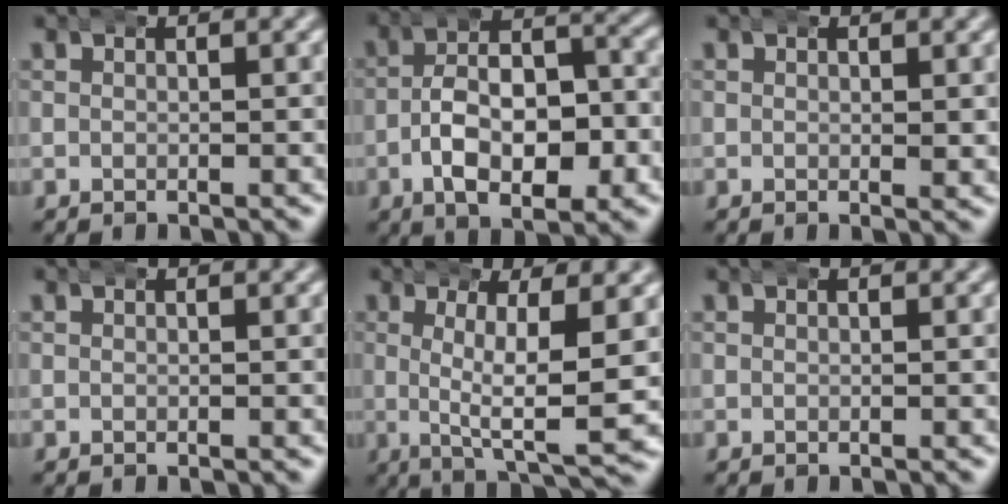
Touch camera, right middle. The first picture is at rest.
{"total": 7.8, "force": [-1.1, 4.4, 6.3], "torque": [-0.079, -0.004, -0.022]}
{"total": 0.6, "force": [0.3, 0.2, 0.5], "torque": [-0.008, -0.001, 0.004]}
{"total": 0.0}
{"total": 6.9, "force": [0.7, 1.0, 6.8], "torque": [-0.098, -0.001, 0.015]}
{"total": 0.0}